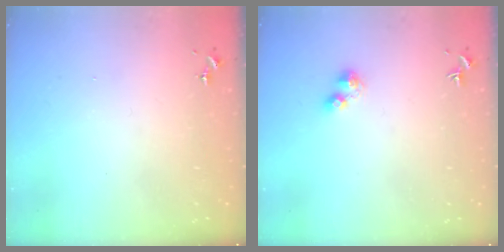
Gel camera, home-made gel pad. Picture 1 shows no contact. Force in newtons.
{"total": 2.9, "press": 2.9, "slide": 0.7}